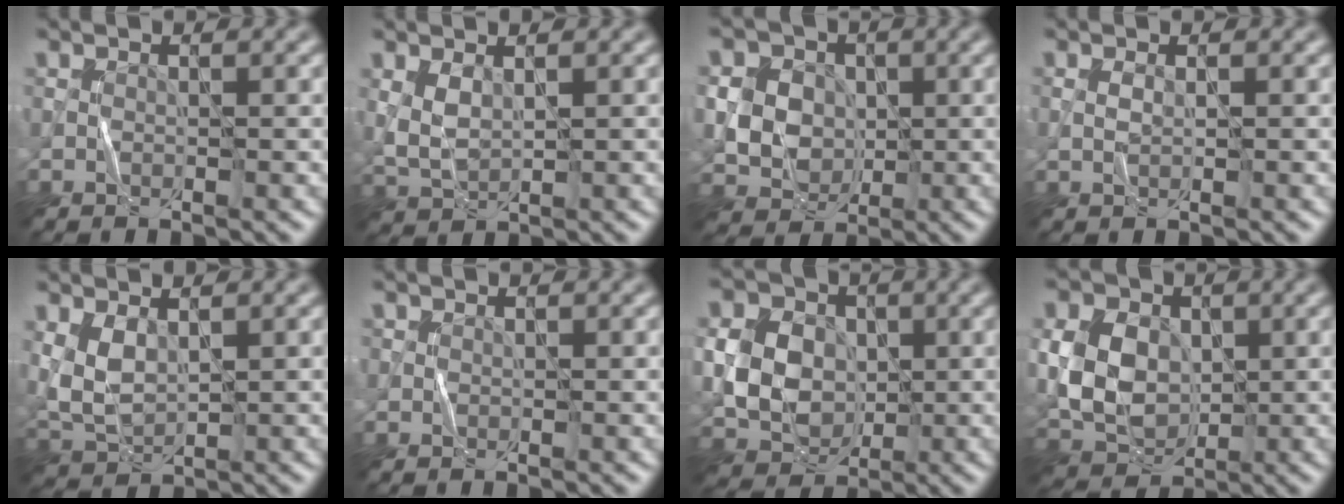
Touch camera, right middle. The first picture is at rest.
{"total": 2.3, "force": [0.9, 1.2, 1.7], "torque": [-0.044, -0.002, 0.025]}
{"total": 7.2, "force": [0.9, 6.3, 3.3], "torque": [-0.060, 0.020, 0.008]}
{"total": 0.9, "force": [0.2, 0.3, 0.8], "torque": [-0.019, 0.001, 0.002]}
{"total": 3.3, "force": [1.1, 1.9, 2.5], "torque": [-0.060, -0.003, 0.027]}
{"total": 0.7, "force": [0.0, 0.7, 0.0], "torque": [0.006, 0.000, -0.004]}
{"total": 7.5, "force": [0.1, 6.2, 4.2], "torque": [-0.077, 0.001, -0.004]}
{"total": 7.0, "force": [0.5, 5.4, 4.5], "torque": [-0.100, -0.002, 0.002]}